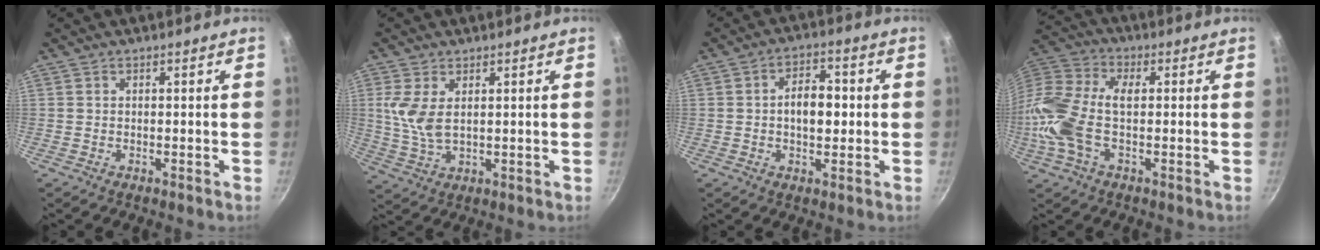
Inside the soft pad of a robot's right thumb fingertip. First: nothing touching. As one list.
[{"total": 6.3, "force": [1.6, 3.2, 5.2], "torque": [-0.116, -0.006, 0.041]}, {"total": 7.1, "force": [0.1, 4.2, 5.8], "torque": [-0.073, 0.013, -0.003]}, {"total": 15.4, "force": [-1.3, 8.4, 12.9], "torque": [-0.313, 0.025, -0.025]}]